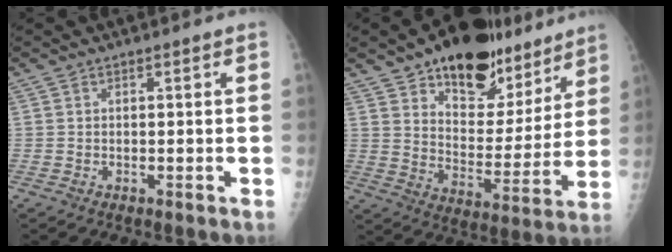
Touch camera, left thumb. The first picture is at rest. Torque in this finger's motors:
{"motor_torque": [0.43, 0.38, 0.33, -0.20, 0.10]}